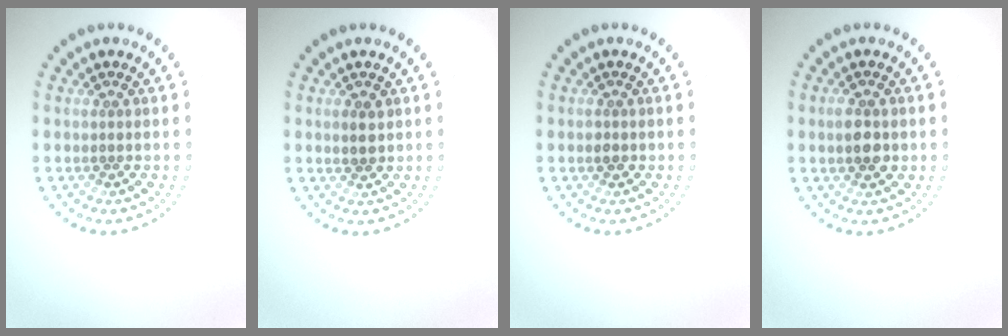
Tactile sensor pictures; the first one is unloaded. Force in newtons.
{"total": 1.3, "press": 1.2, "slide": 0.5}
{"total": 0.7, "press": 0.7, "slide": 0.2}
{"total": 2.5, "press": 2.5, "slide": 0.2}